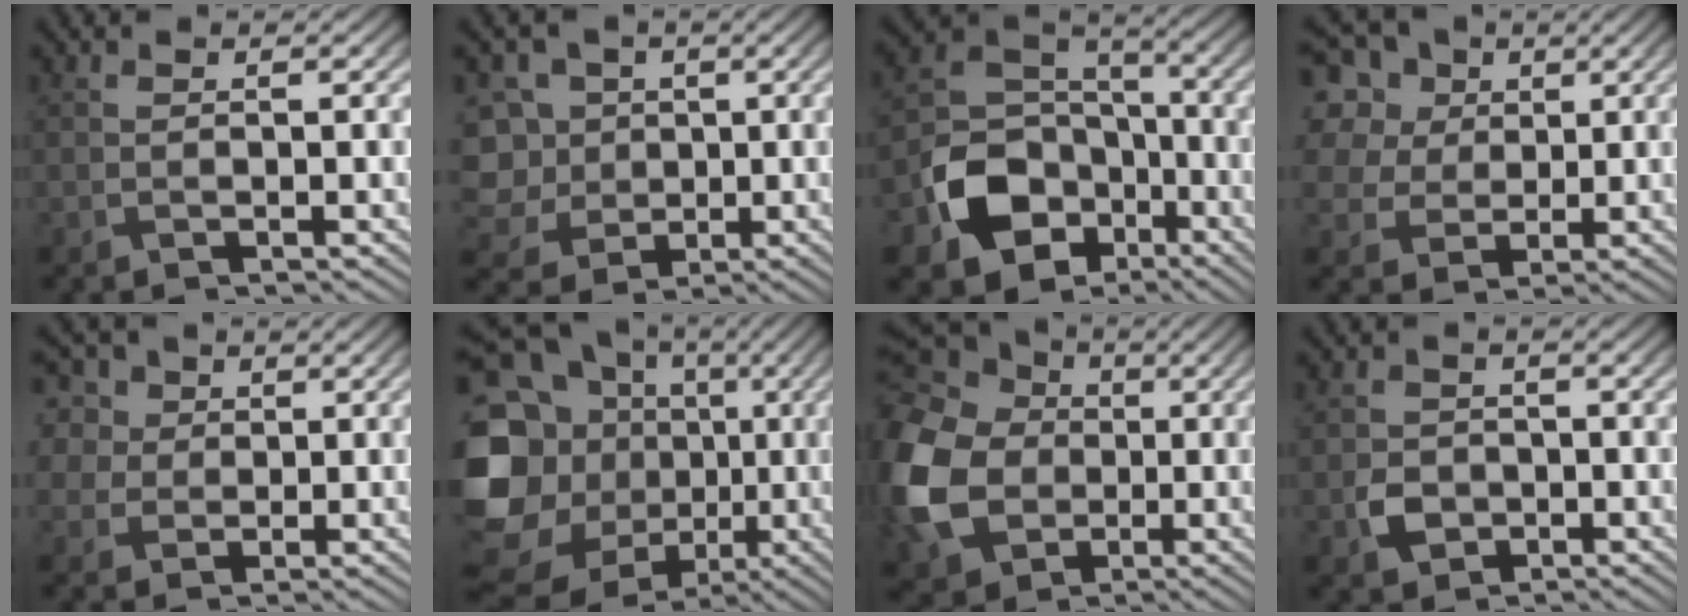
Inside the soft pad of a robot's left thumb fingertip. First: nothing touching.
{"total": 10.0, "force": [1.1, 8.9, 4.4], "torque": [-0.154, 0.019, -0.003]}
{"total": 12.2, "force": [-5.3, 9.1, 6.1], "torque": [-0.138, -0.027, -0.102]}
{"total": 14.6, "force": [5.8, 11.2, 7.2], "torque": [-0.229, 0.036, 0.116]}
{"total": 10.5, "force": [5.0, 7.6, 5.1], "torque": [-0.149, 0.030, 0.067]}
{"total": 22.5, "force": [-1.9, 19.5, 11.1], "torque": [-0.283, 0.014, -0.045]}
{"total": 16.4, "force": [-0.9, 13.8, 8.8], "torque": [-0.276, -0.020, -0.014]}
{"total": 3.1, "force": [-1.1, 2.6, 1.3], "torque": [-0.029, -0.004, -0.021]}